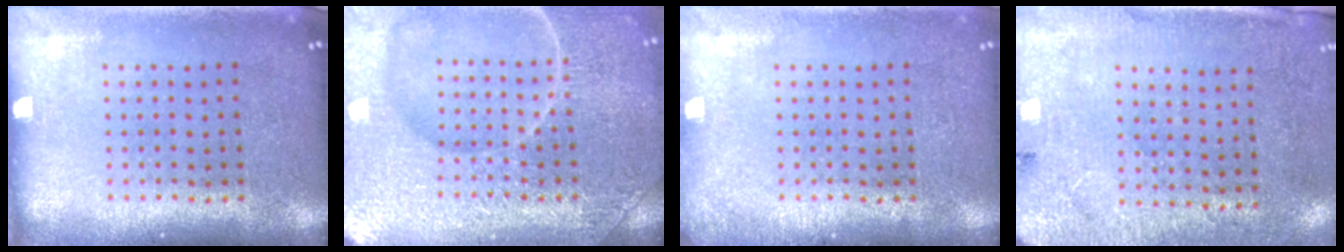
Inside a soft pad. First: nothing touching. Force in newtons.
{"total": 7.4, "press": 7.4, "slide": 1.0}
{"total": 0.9, "press": 0.9, "slide": 0.2}
{"total": 2.6, "press": 2.2, "slide": 1.4}